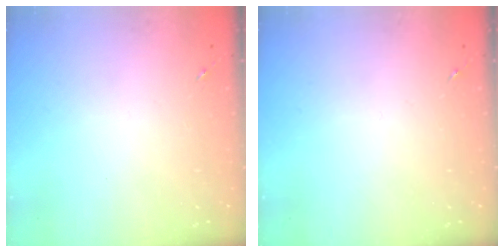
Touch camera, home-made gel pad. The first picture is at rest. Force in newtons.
{"total": 0.0}